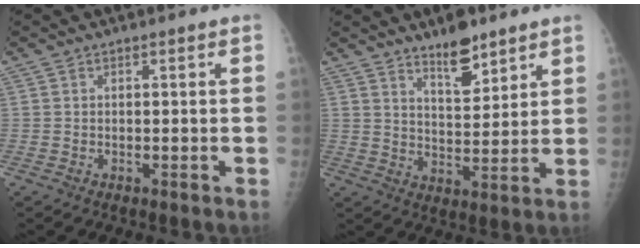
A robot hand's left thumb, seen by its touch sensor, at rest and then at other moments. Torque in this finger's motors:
{"motor_torque": [0.04, -0.03, 0.15, -0.07, 0.07]}